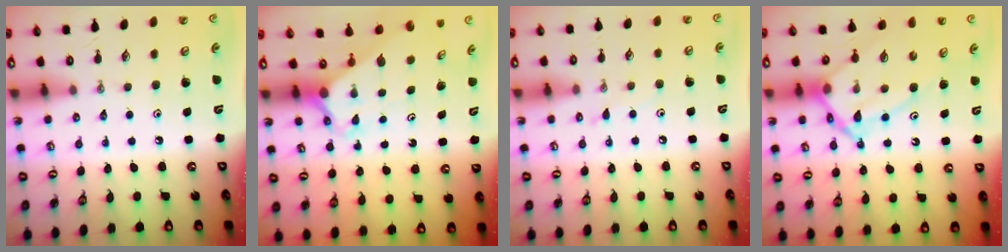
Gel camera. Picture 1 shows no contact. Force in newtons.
{"total": 2.6, "press": 2.6, "slide": 0.2}
{"total": 5.6, "press": 5.6, "slide": 0.7}
{"total": 12.2, "press": 12.2, "slide": 0.7}